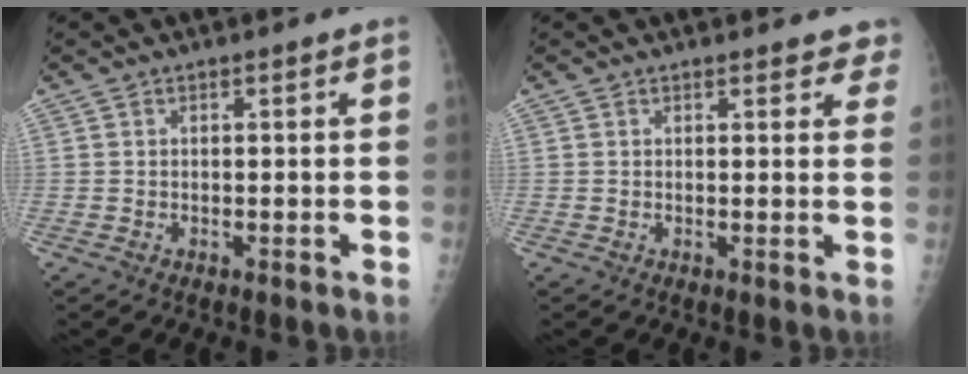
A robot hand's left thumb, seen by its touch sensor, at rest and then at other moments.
{"total": 3.2, "force": [2.7, 1.3, 1.0], "torque": [0.020, -0.009, 0.015]}